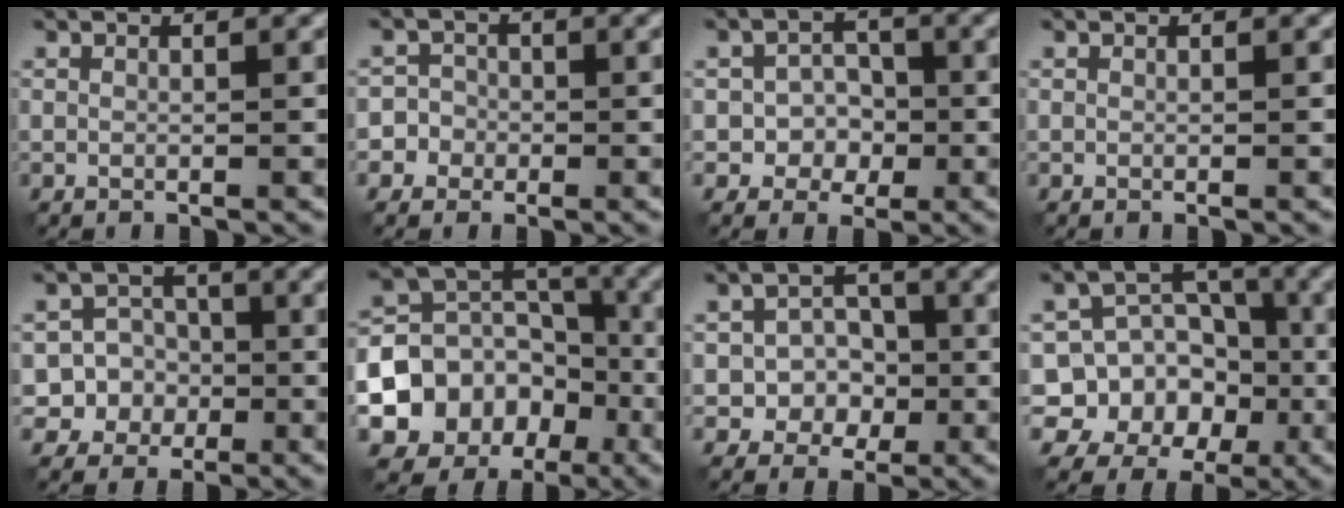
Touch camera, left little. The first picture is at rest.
{"total": 3.8, "force": [-1.7, 3.4, 0.3], "torque": [0.023, 0.005, -0.046]}
{"total": 3.3, "force": [-0.9, 2.9, 1.3], "torque": [-0.001, 0.005, -0.028]}
{"total": 0.0}
{"total": 5.8, "force": [-1.8, 5.5, 0.7], "torque": [0.008, 0.011, -0.045]}
{"total": 9.5, "force": [-3.9, 7.8, 3.7], "torque": [-0.064, 0.002, -0.077]}
{"total": 4.2, "force": [-1.2, 3.7, 1.7], "torque": [0.002, 0.008, -0.035]}
{"total": 10.3, "force": [-3.3, 9.3, 3.1], "torque": [-0.051, 0.024, -0.074]}